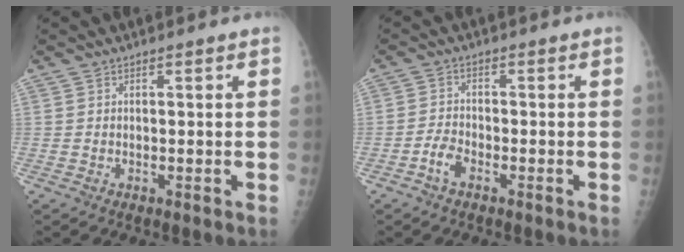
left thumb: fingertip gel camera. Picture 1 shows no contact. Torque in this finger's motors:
{"motor_torque": [0.21, 0.16, -0.08, -0.05, 0.11]}